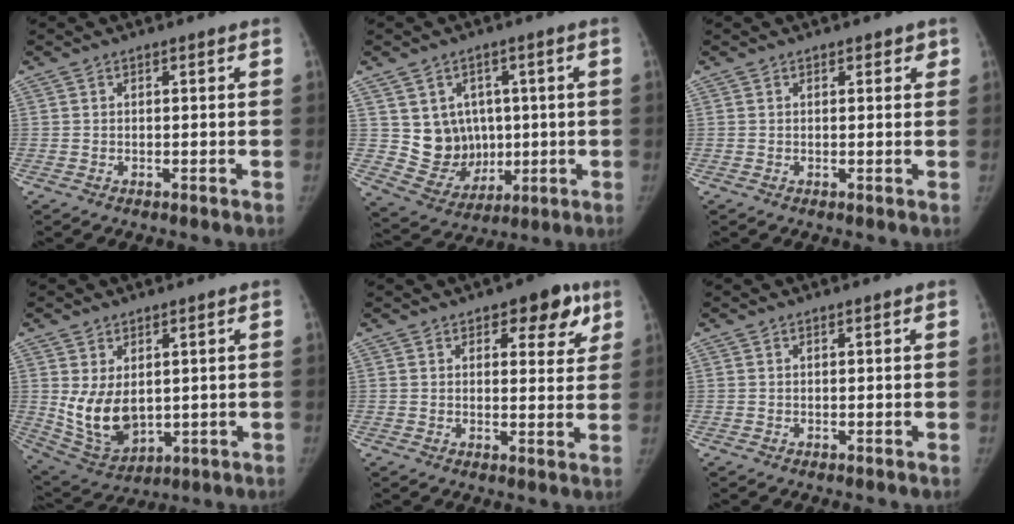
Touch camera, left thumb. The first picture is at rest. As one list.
[{"total": 10.5, "force": [1.4, 9.3, 4.6], "torque": [-0.028, -0.009, 0.051]}, {"total": 1.4, "force": [0.9, 0.9, 0.7], "torque": [0.010, -0.001, 0.005]}, {"total": 10.1, "force": [0.9, 6.7, 7.5], "torque": [-0.120, -0.017, 0.043]}, {"total": 8.0, "force": [4.3, 4.1, 5.3], "torque": [-0.024, -0.014, 0.048]}, {"total": 0.0}]